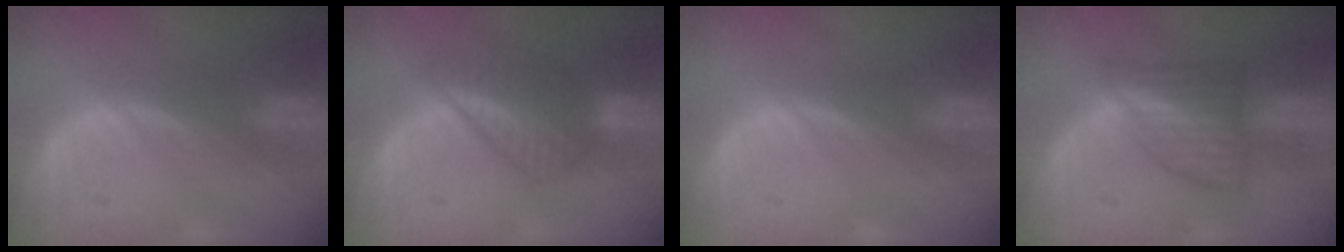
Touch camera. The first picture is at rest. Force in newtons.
{"total": 6.8, "press": 6.0, "slide": 3.2}
{"total": 0.0}
{"total": 6.2, "press": 6.0, "slide": 1.5}